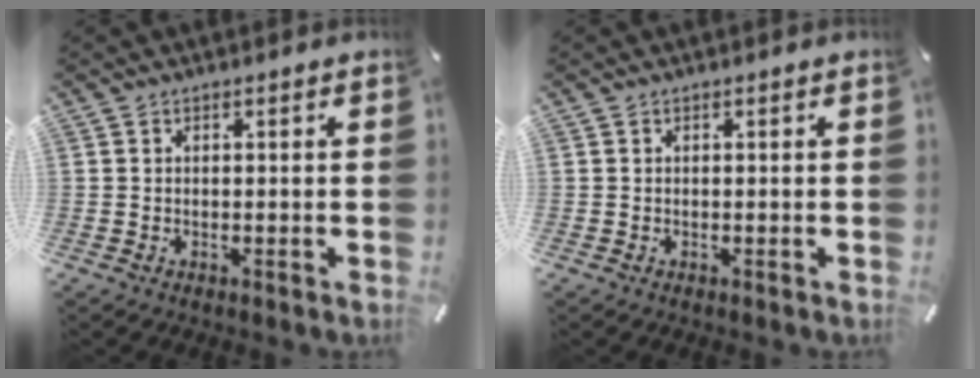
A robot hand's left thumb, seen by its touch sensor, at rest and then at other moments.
{"total": 0.0}